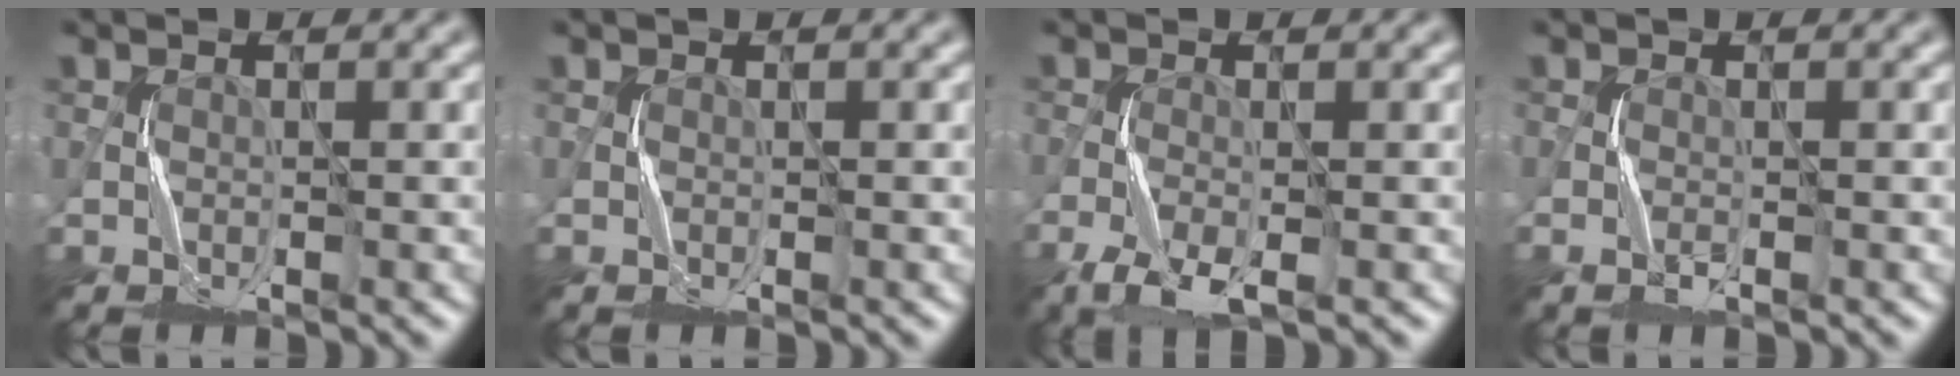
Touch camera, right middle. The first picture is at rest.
{"total": 0.0}
{"total": 3.9, "force": [-2.6, 1.2, 2.7], "torque": [-0.062, -0.011, -0.050]}
{"total": 1.1, "force": [-0.6, 0.4, 0.9], "torque": [-0.021, 0.002, -0.013]}